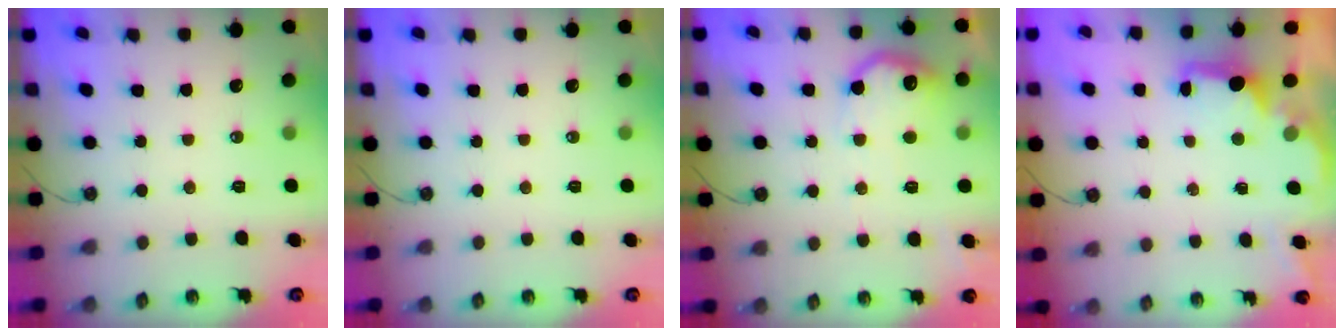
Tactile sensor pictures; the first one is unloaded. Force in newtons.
{"total": 0.0}
{"total": 13.0, "press": 13.0, "slide": 0.7}
{"total": 2.1, "press": 1.9, "slide": 0.8}